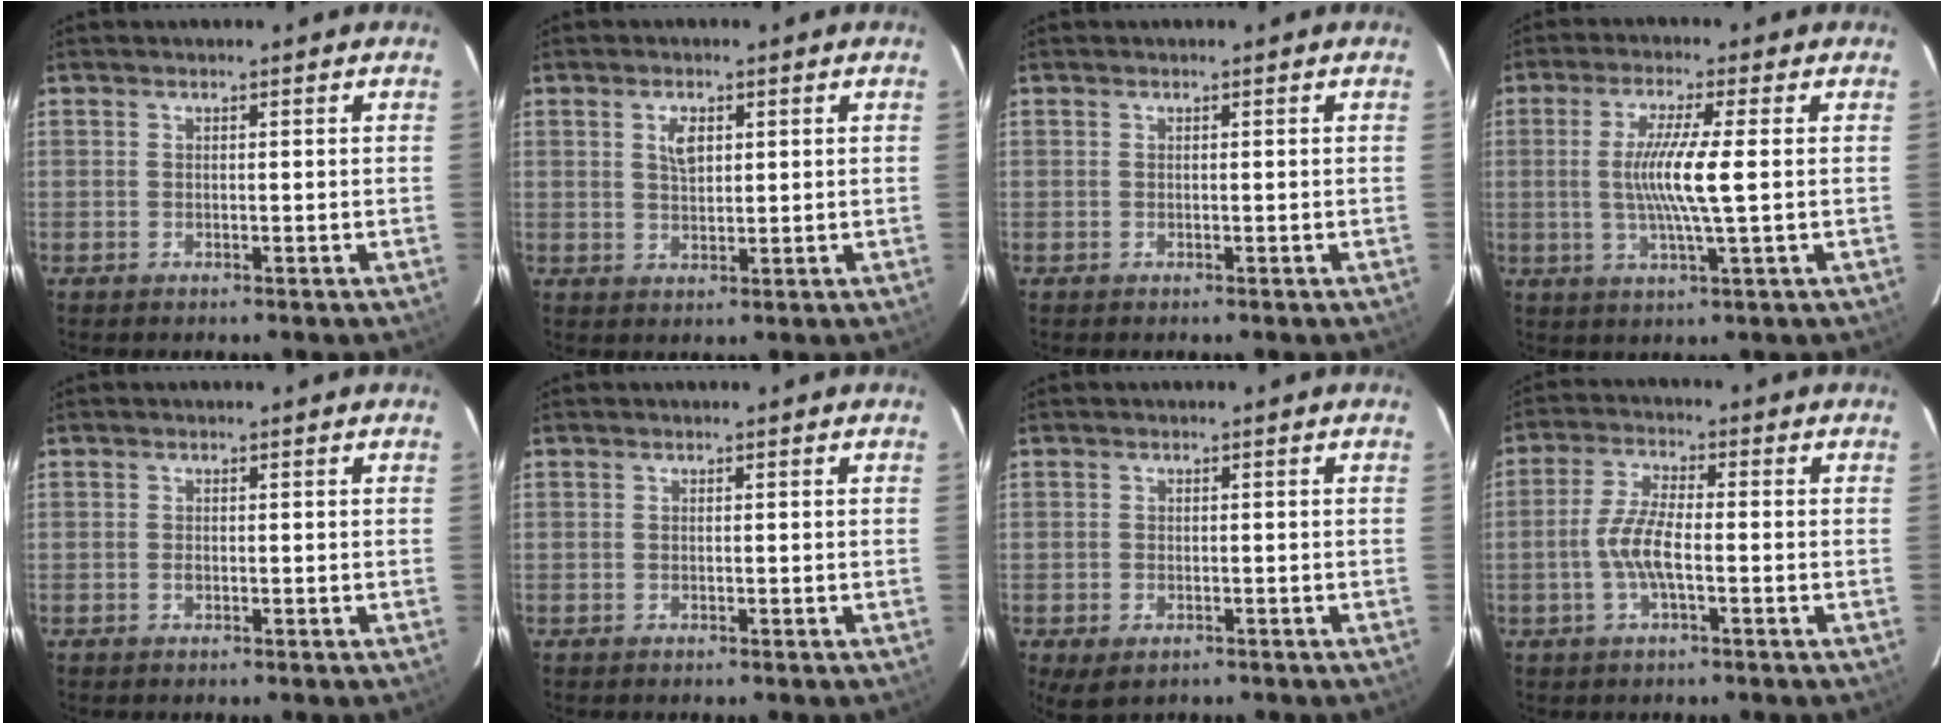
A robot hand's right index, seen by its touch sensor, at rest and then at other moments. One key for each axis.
{"total": 3.5, "fx": 1.3, "fy": 1.9, "fz": 2.7, "tx": -0.046, "ty": 0.005, "tz": 0.023}
{"total": 0.0}
{"total": 8.2, "fx": 0.0, "fy": -0.4, "fz": 8.2, "tx": -0.157, "ty": -0.008, "tz": 0.000}
{"total": 0.7, "fx": -0.2, "fy": 0.4, "fz": 0.5, "tx": -0.007, "ty": 0.001, "tz": -0.004}
{"total": 0.0}
{"total": 3.9, "fx": -1.9, "fy": 2.4, "fz": 2.3, "tx": -0.044, "ty": -0.014, "tz": -0.028}
{"total": 6.4, "fx": -1.6, "fy": 1.6, "fz": 5.9, "tx": -0.124, "ty": 0.004, "tz": -0.033}